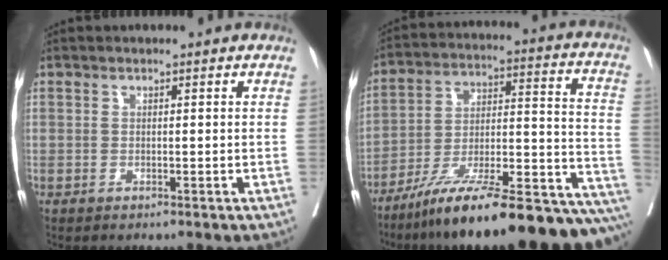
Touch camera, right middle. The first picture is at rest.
{"total": 27.7, "force": [-21.4, 3.5, 17.2], "torque": [-0.188, 0.009, -0.323]}